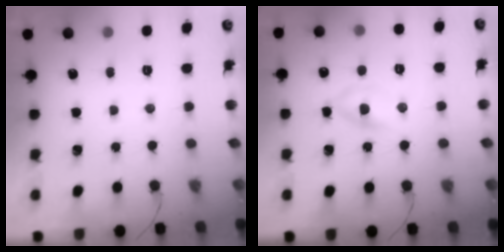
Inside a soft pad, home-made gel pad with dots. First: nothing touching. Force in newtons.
{"total": 2.6, "press": 2.3, "slide": 1.1}